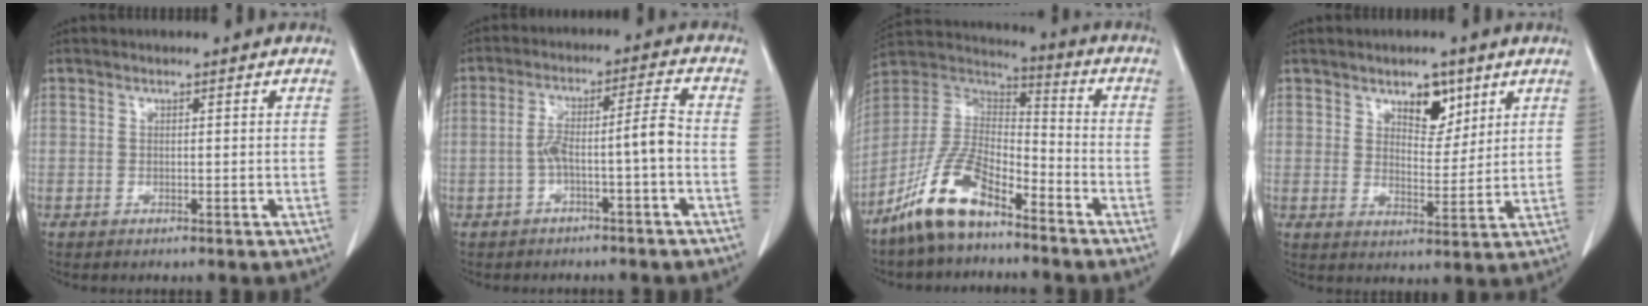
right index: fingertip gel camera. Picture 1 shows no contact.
{"total": 6.0, "force": [-2.0, 0.1, 5.7], "torque": [-0.107, 0.030, -0.027]}
{"total": 12.8, "force": [-8.9, 4.4, 8.0], "torque": [-0.172, 0.013, -0.177]}
{"total": 5.9, "force": [3.5, 2.9, 3.7], "torque": [-0.051, -0.003, 0.056]}